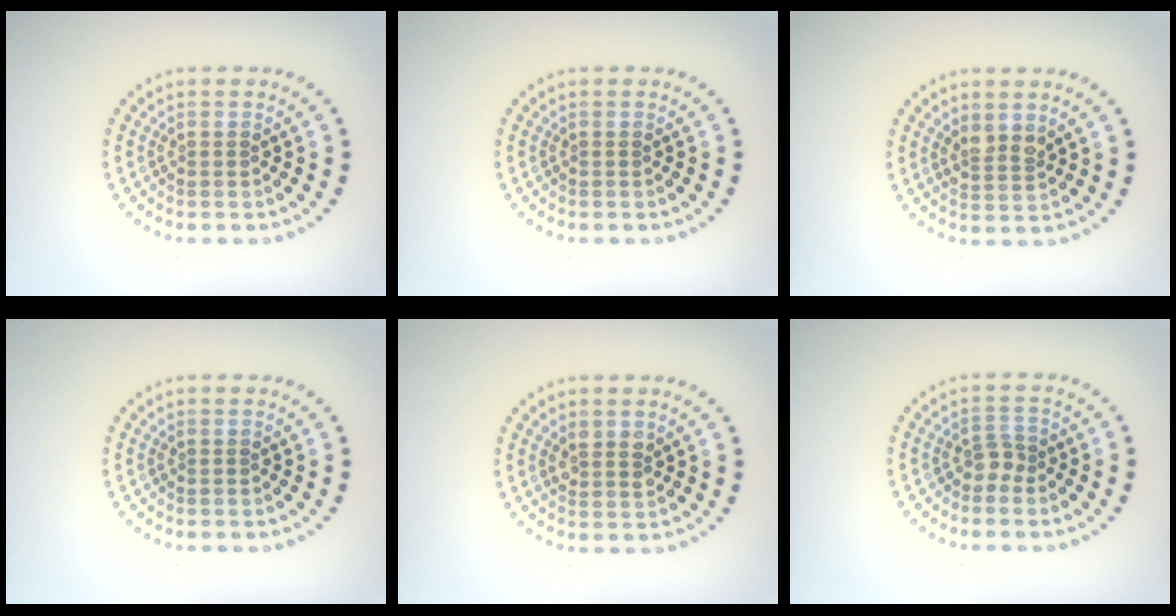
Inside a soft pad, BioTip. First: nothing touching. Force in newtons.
{"total": 0.0}
{"total": 1.9, "press": 1.5, "slide": 1.1}
{"total": 0.0}
{"total": 1.6, "press": 1.5, "slide": 0.7}
{"total": 1.3, "press": 1.0, "slide": 0.8}